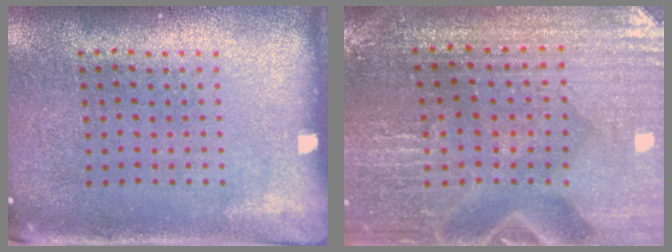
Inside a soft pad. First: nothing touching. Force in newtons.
{"total": 1.7, "press": 1.7, "slide": 0.2}